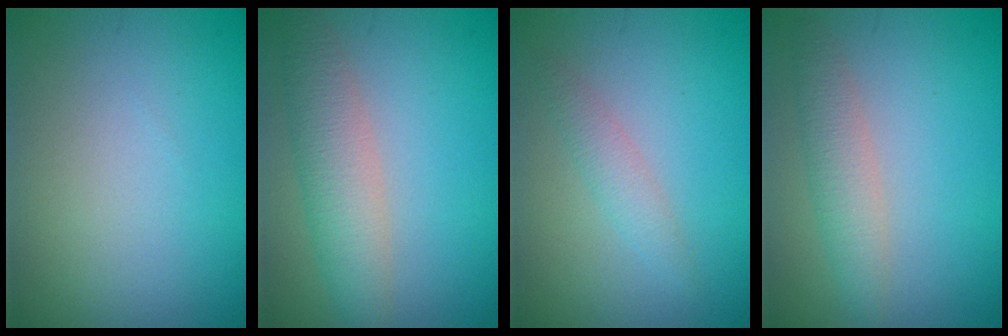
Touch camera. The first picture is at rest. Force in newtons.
{"total": 4.0, "press": 4.0, "slide": 0.1}
{"total": 1.6, "press": 1.6, "slide": 0.1}
{"total": 2.5, "press": 2.5, "slide": 0.1}